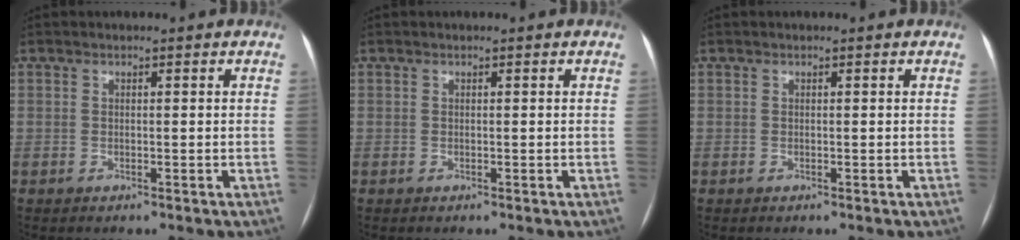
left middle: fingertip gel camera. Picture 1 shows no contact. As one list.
[{"total": 0.0}, {"total": 0.0}]